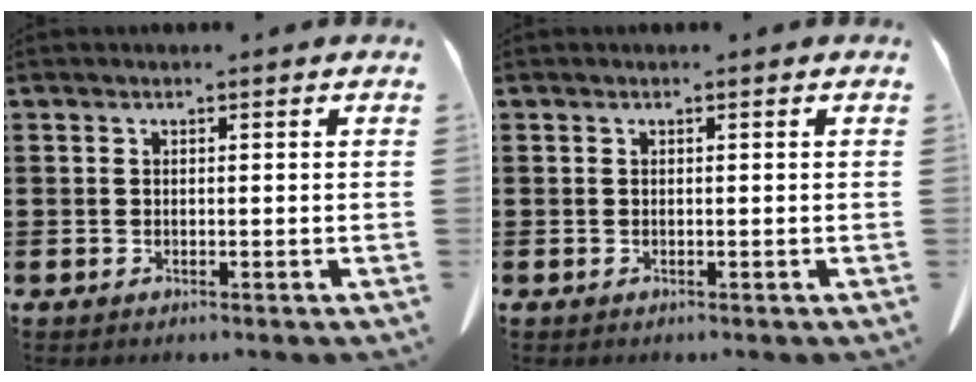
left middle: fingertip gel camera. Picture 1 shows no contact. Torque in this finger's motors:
{"motor_torque": [0.00, 0.00, 0.00, 0.00]}